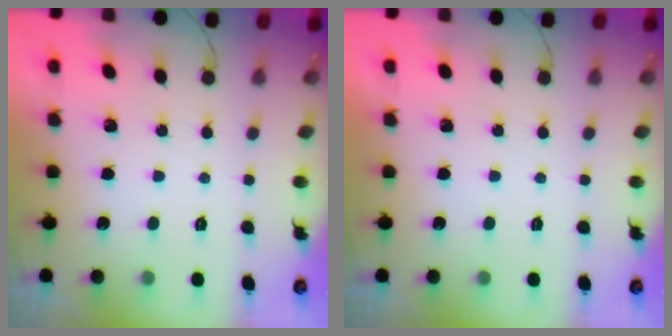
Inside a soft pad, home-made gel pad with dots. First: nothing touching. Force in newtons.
{"total": 0.0}